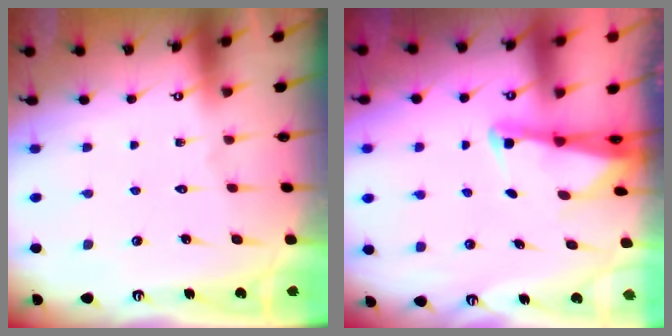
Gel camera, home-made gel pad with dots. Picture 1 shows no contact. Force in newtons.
{"total": 2.6, "press": 2.6, "slide": 0.3}